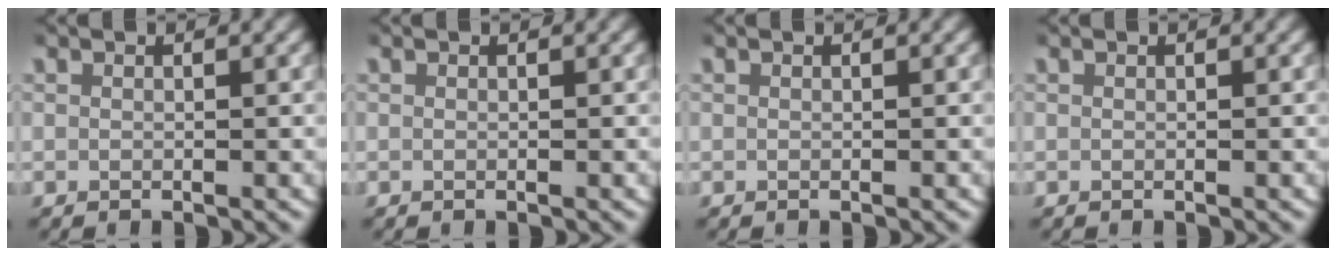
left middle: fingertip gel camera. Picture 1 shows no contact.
{"total": 0.0}
{"total": 0.0}
{"total": 0.0}